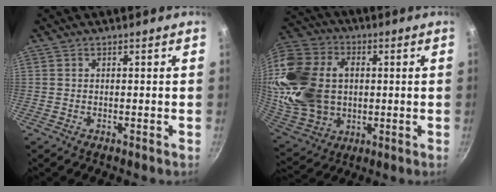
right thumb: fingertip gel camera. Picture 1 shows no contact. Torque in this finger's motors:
{"motor_torque": [0.82, 2.35, 0.60, 0.51, 0.55]}